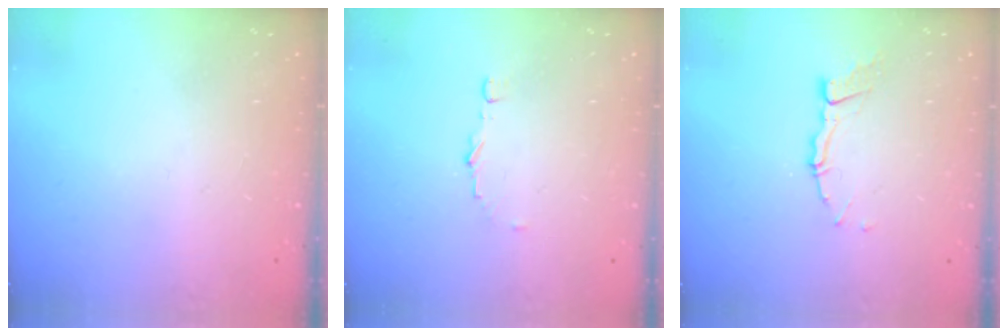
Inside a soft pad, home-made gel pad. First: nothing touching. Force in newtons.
{"total": 3.7, "press": 3.7, "slide": 0.3}
{"total": 4.4, "press": 4.4, "slide": 0.1}